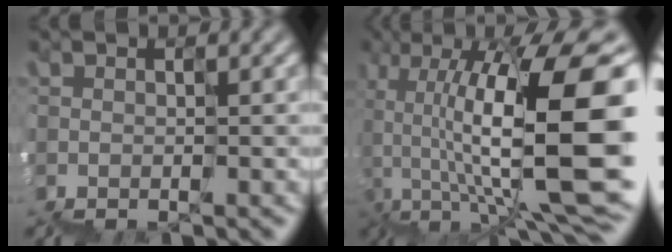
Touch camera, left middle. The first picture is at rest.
{"total": 14.4, "force": [2.3, 5.8, 13.0], "torque": [-0.217, 0.037, 0.056]}